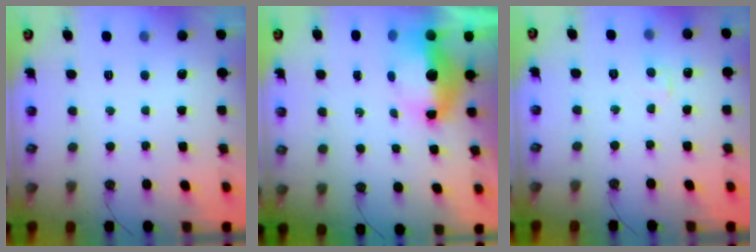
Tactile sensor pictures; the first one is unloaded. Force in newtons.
{"total": 8.9, "press": 8.9, "slide": 0.8}
{"total": 3.1, "press": 3.0, "slide": 0.4}